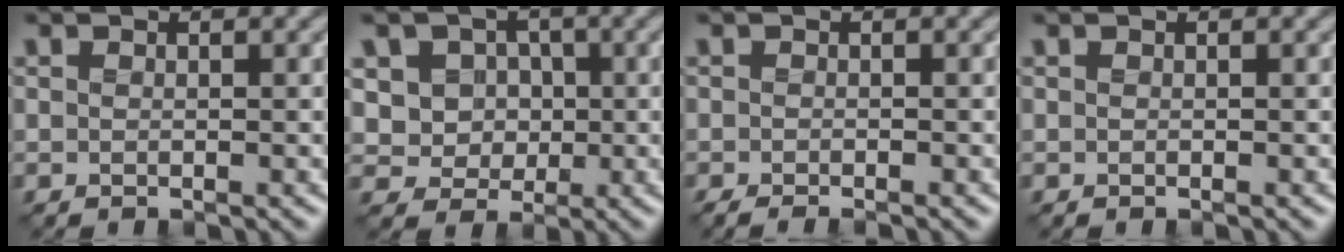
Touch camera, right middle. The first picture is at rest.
{"total": 4.7, "force": [0.6, 4.3, 1.9], "torque": [-0.036, 0.003, 0.005]}
{"total": 1.1, "force": [-1.0, -0.1, 0.3], "torque": [-0.005, -0.008, -0.022]}
{"total": 0.0}